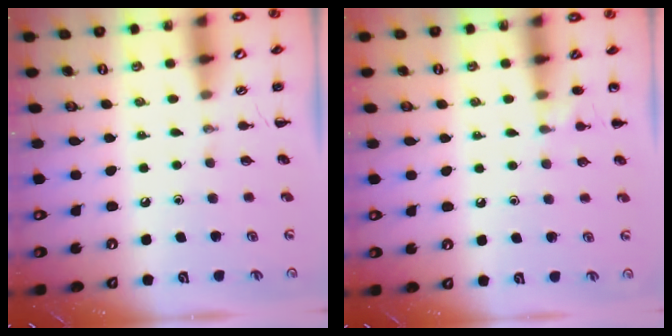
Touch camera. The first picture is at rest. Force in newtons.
{"total": 5.5, "press": 5.3, "slide": 1.6}